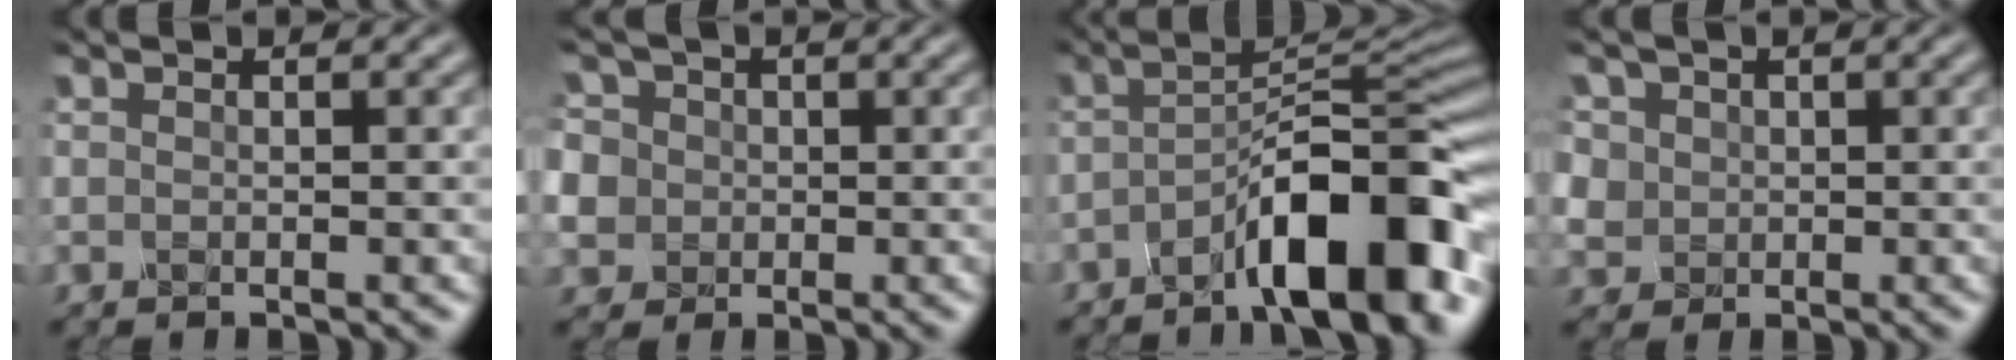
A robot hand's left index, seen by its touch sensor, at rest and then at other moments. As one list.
[{"total": 6.5, "force": [0.4, 6.1, 2.2], "torque": [-0.066, 0.033, -0.015]}, {"total": 9.7, "force": [-5.0, 2.6, 7.9], "torque": [-0.109, 0.015, -0.080]}, {"total": 3.7, "force": [1.4, 3.3, 0.8], "torque": [-0.047, 0.013, 0.033]}]